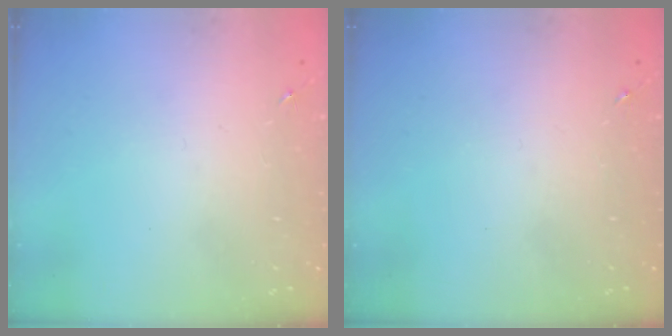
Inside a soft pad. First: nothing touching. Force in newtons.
{"total": 0.0}